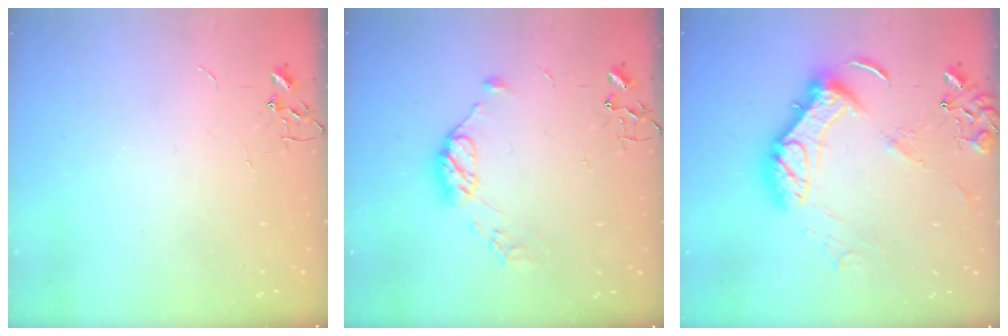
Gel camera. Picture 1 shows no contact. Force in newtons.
{"total": 9.5, "press": 9.5, "slide": 0.5}
{"total": 16.9, "press": 16.7, "slide": 2.1}